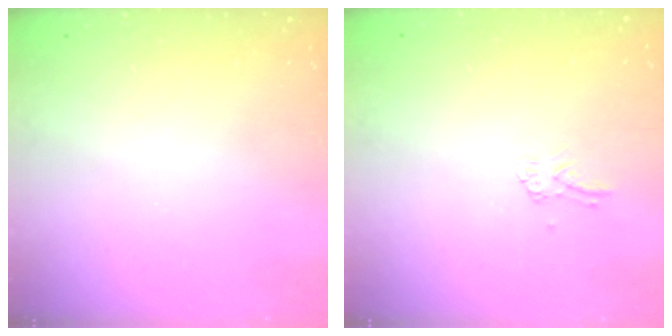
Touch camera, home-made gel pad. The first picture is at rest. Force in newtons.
{"total": 1.9, "press": 1.9, "slide": 0.1}